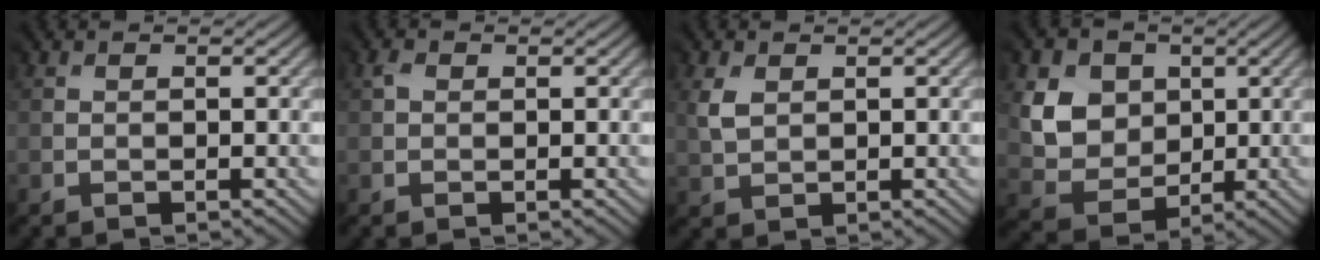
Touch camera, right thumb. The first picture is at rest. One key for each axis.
{"total": 1.0, "fx": 0.5, "fy": 0.9, "fz": 0.2, "tx": -0.003, "ty": -0.001, "tz": 0.006}
{"total": 2.0, "fx": 1.2, "fy": 1.5, "fz": 0.7, "tx": -0.030, "ty": 0.000, "tz": 0.022}
{"total": 6.6, "fx": 2.3, "fy": 5.8, "fz": 2.2, "tx": -0.079, "ty": -0.004, "tz": 0.030}